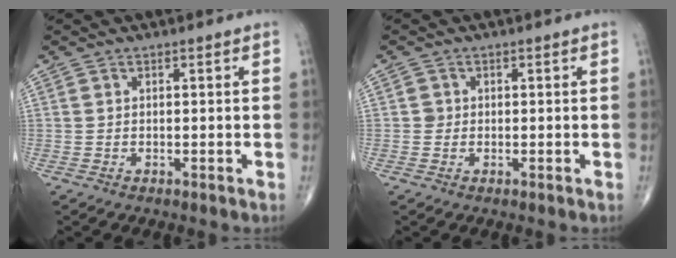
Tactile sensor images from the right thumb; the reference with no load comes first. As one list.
[{"total": 1.1, "force": [0.0, 1.1, 0.1], "torque": [0.006, 0.003, -0.001]}]